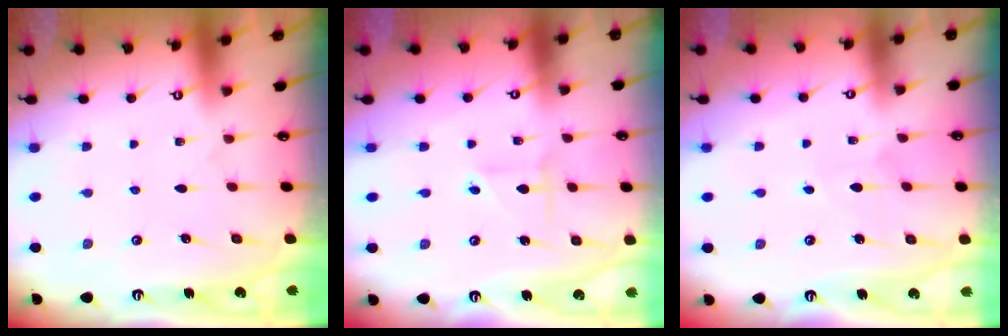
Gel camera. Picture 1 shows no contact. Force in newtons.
{"total": 2.4, "press": 2.4, "slide": 0.2}
{"total": 3.1, "press": 3.1, "slide": 0.4}